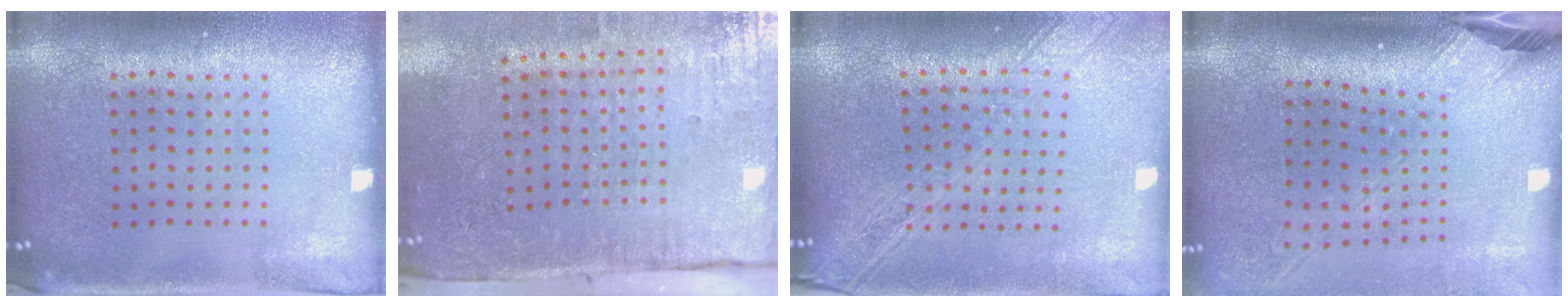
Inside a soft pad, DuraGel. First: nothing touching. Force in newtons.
{"total": 4.7, "press": 3.8, "slide": 2.9}
{"total": 2.3, "press": 1.9, "slide": 1.2}
{"total": 2.6, "press": 1.9, "slide": 1.8}